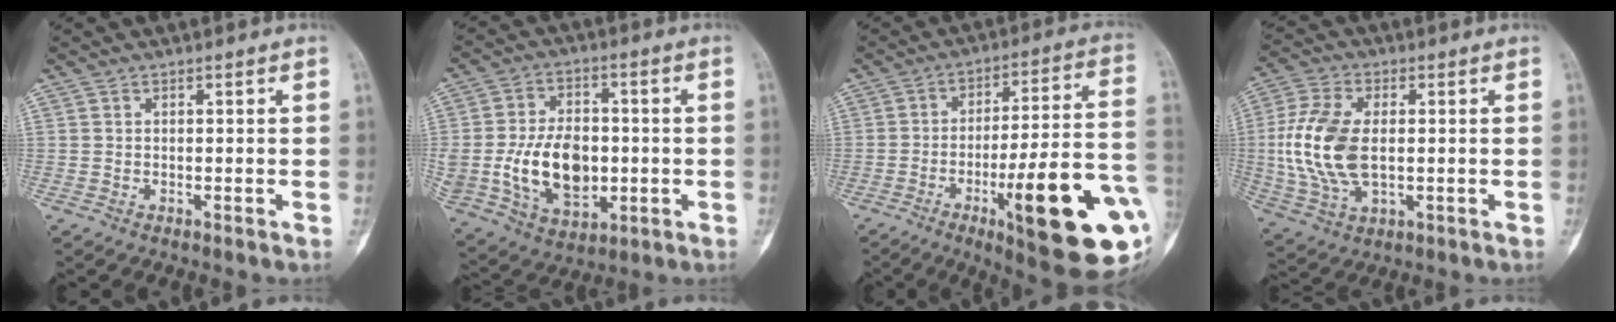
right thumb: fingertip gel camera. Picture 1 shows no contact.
{"total": 16.8, "force": [-1.5, 11.4, 12.2], "torque": [-0.200, 0.006, -0.005]}
{"total": 24.8, "force": [-7.7, 5.2, 23.0], "torque": [-0.285, 0.014, -0.098]}
{"total": 14.6, "force": [0.3, 8.2, 12.1], "torque": [-0.255, -0.001, 0.009]}